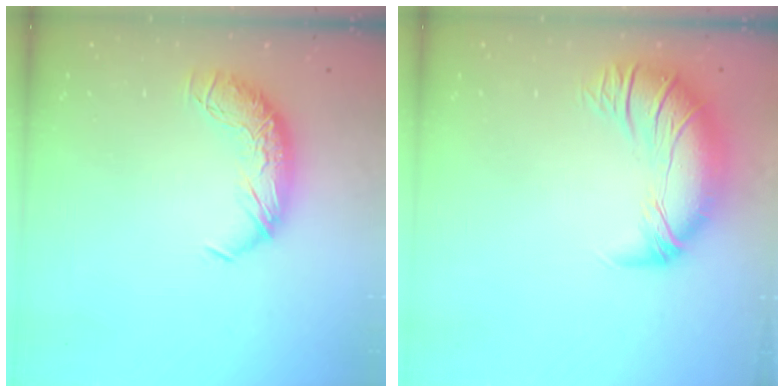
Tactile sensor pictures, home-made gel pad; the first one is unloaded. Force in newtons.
{"total": 2.8, "press": 0.2, "slide": 2.8}